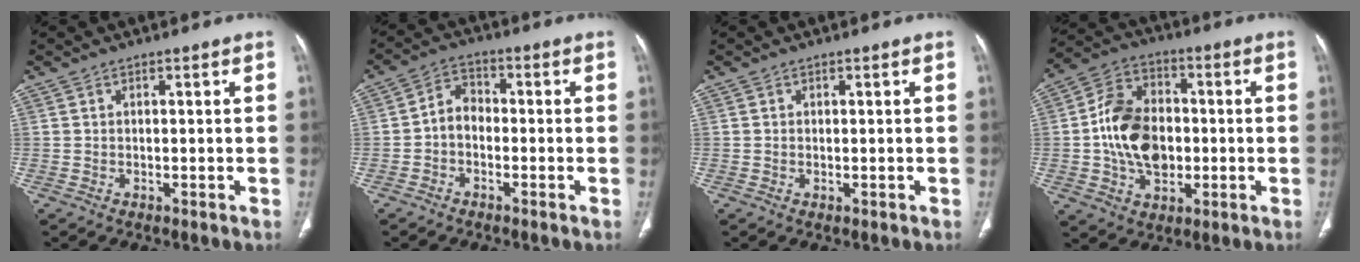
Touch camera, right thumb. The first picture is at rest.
{"total": 4.7, "force": [-1.3, 3.4, 2.9], "torque": [-0.036, 0.023, -0.037]}
{"total": 0.0}
{"total": 16.0, "force": [-1.4, 11.8, 10.7], "torque": [-0.163, 0.028, -0.023]}